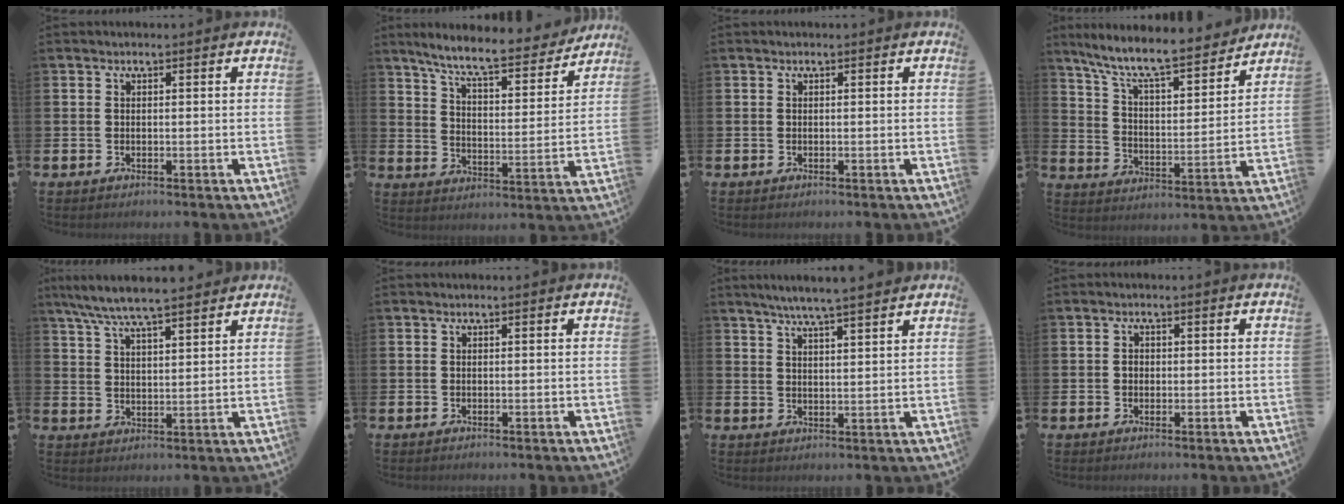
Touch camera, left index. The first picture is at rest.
{"total": 8.6, "force": [7.7, 1.1, 3.7], "torque": [-0.098, -0.046, 0.130]}
{"total": 0.0}
{"total": 9.7, "force": [8.7, 1.3, 4.1], "torque": [-0.114, -0.061, 0.147]}
{"total": 6.9, "force": [6.4, 0.9, 2.6], "torque": [-0.076, -0.016, 0.118]}
{"total": 0.0}
{"total": 5.4, "force": [5.1, -0.5, 1.7], "torque": [-0.041, -0.022, 0.088]}
{"total": 1.2, "force": [0.0, 1.1, 0.5], "torque": [0.003, 0.002, -0.004]}